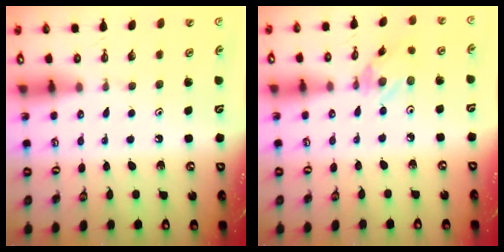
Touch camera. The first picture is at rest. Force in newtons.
{"total": 2.1, "press": 2.1, "slide": 0.1}